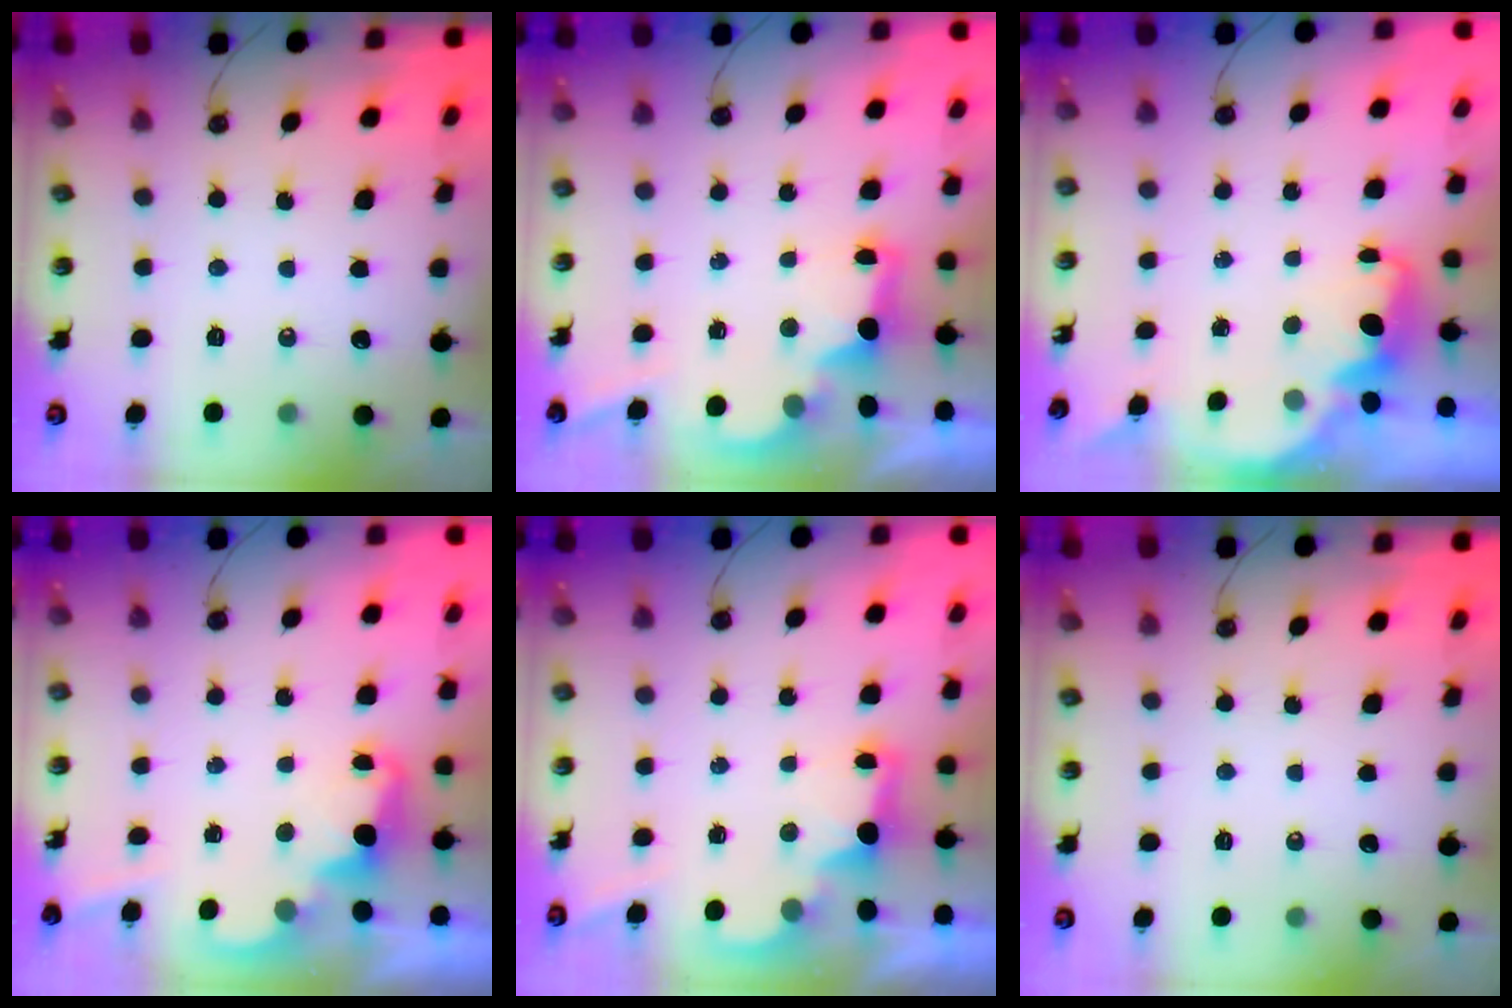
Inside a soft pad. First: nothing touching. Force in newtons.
{"total": 2.7, "press": 2.5, "slide": 0.9}
{"total": 2.4, "press": 2.3, "slide": 0.6}
{"total": 2.4, "press": 2.3, "slide": 0.5}
{"total": 2.2, "press": 2.1, "slide": 0.7}
{"total": 0.0}